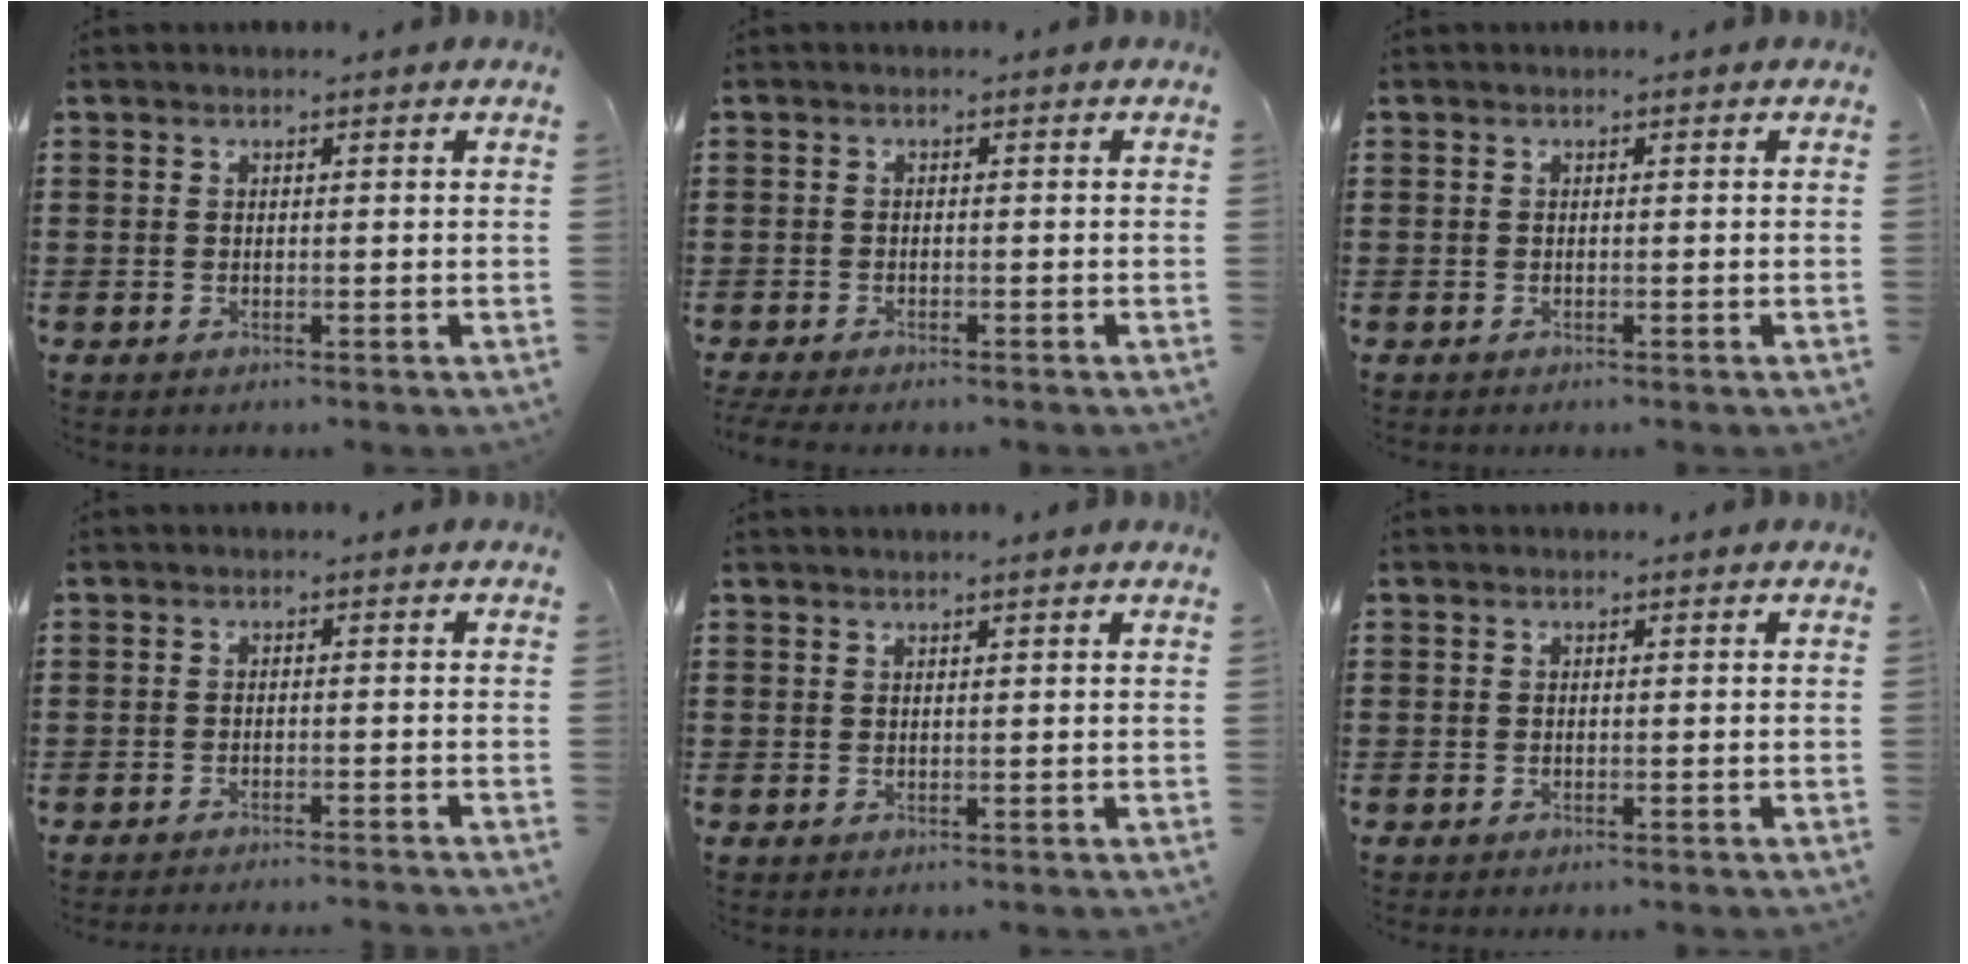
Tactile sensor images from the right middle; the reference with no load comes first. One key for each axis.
{"total": 1.1, "fx": -1.1, "fy": 0.0, "fz": 0.3, "tx": -0.009, "ty": -0.004, "tz": -0.020}
{"total": 0.0}
{"total": 1.5, "fx": -1.4, "fy": -0.3, "fz": 0.2, "tx": -0.005, "ty": 0.001, "tz": -0.028}
{"total": 1.0, "fx": 0.8, "fy": -0.4, "fz": 0.5, "tx": -0.009, "ty": -0.005, "tz": 0.016}
{"total": 0.0}